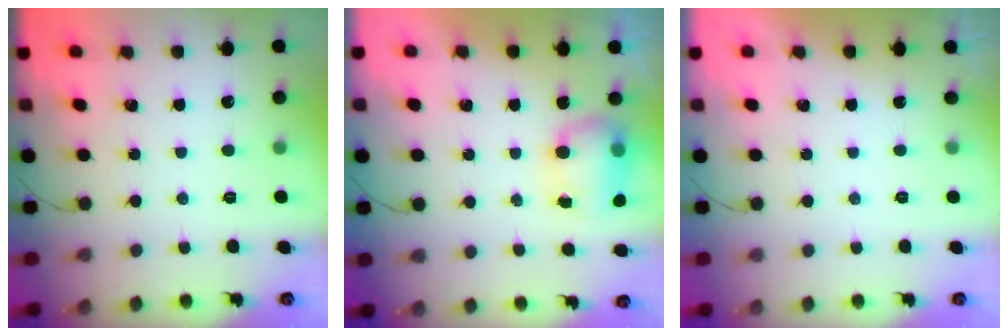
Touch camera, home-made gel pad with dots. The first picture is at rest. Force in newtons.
{"total": 9.6, "press": 8.5, "slide": 4.4}
{"total": 0.0}